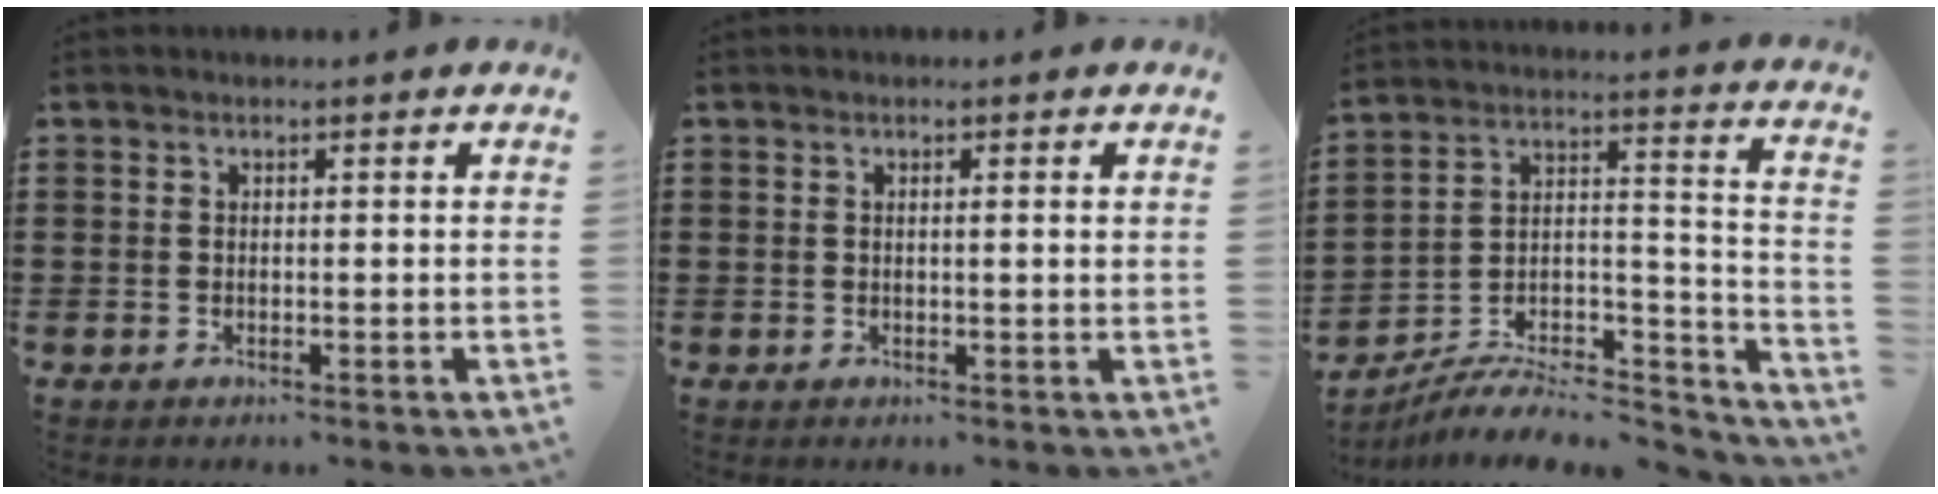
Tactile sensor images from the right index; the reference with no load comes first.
{"total": 0.9, "force": [0.1, -0.1, 0.9], "torque": [-0.017, -0.002, 0.001]}
{"total": 7.1, "force": [-6.4, 1.8, 2.5], "torque": [-0.035, 0.008, -0.123]}